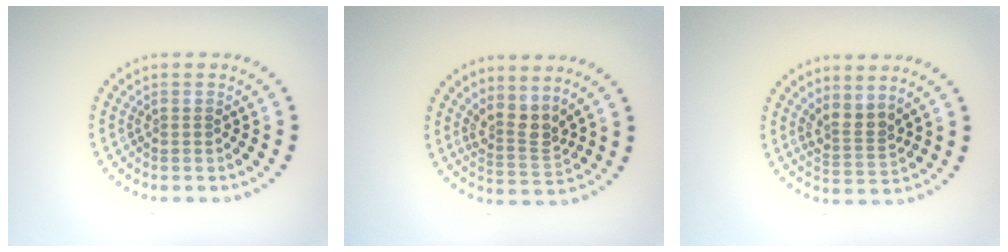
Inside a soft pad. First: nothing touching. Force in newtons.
{"total": 2.8, "press": 2.1, "slide": 1.9}
{"total": 2.5, "press": 1.9, "slide": 1.6}